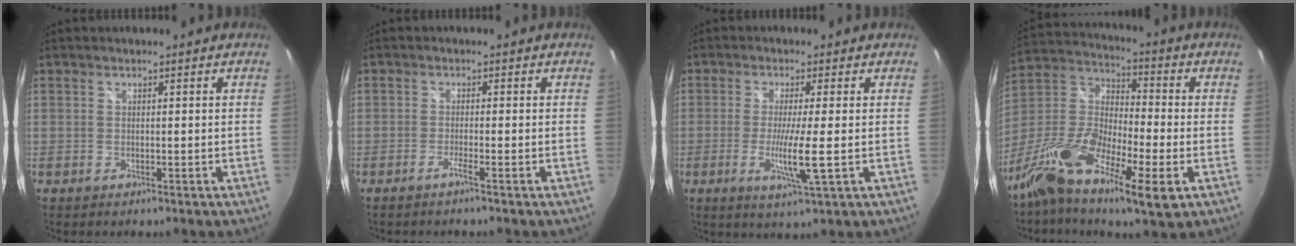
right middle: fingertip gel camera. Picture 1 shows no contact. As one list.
[{"total": 1.8, "force": [-1.3, -0.7, 1.1], "torque": [-0.022, -0.001, -0.026]}, {"total": 6.5, "force": [-1.3, -0.7, 6.3], "torque": [-0.124, -0.015, -0.027]}, {"total": 17.6, "force": [-8.7, 5.2, 14.4], "torque": [-0.299, -0.029, -0.181]}]